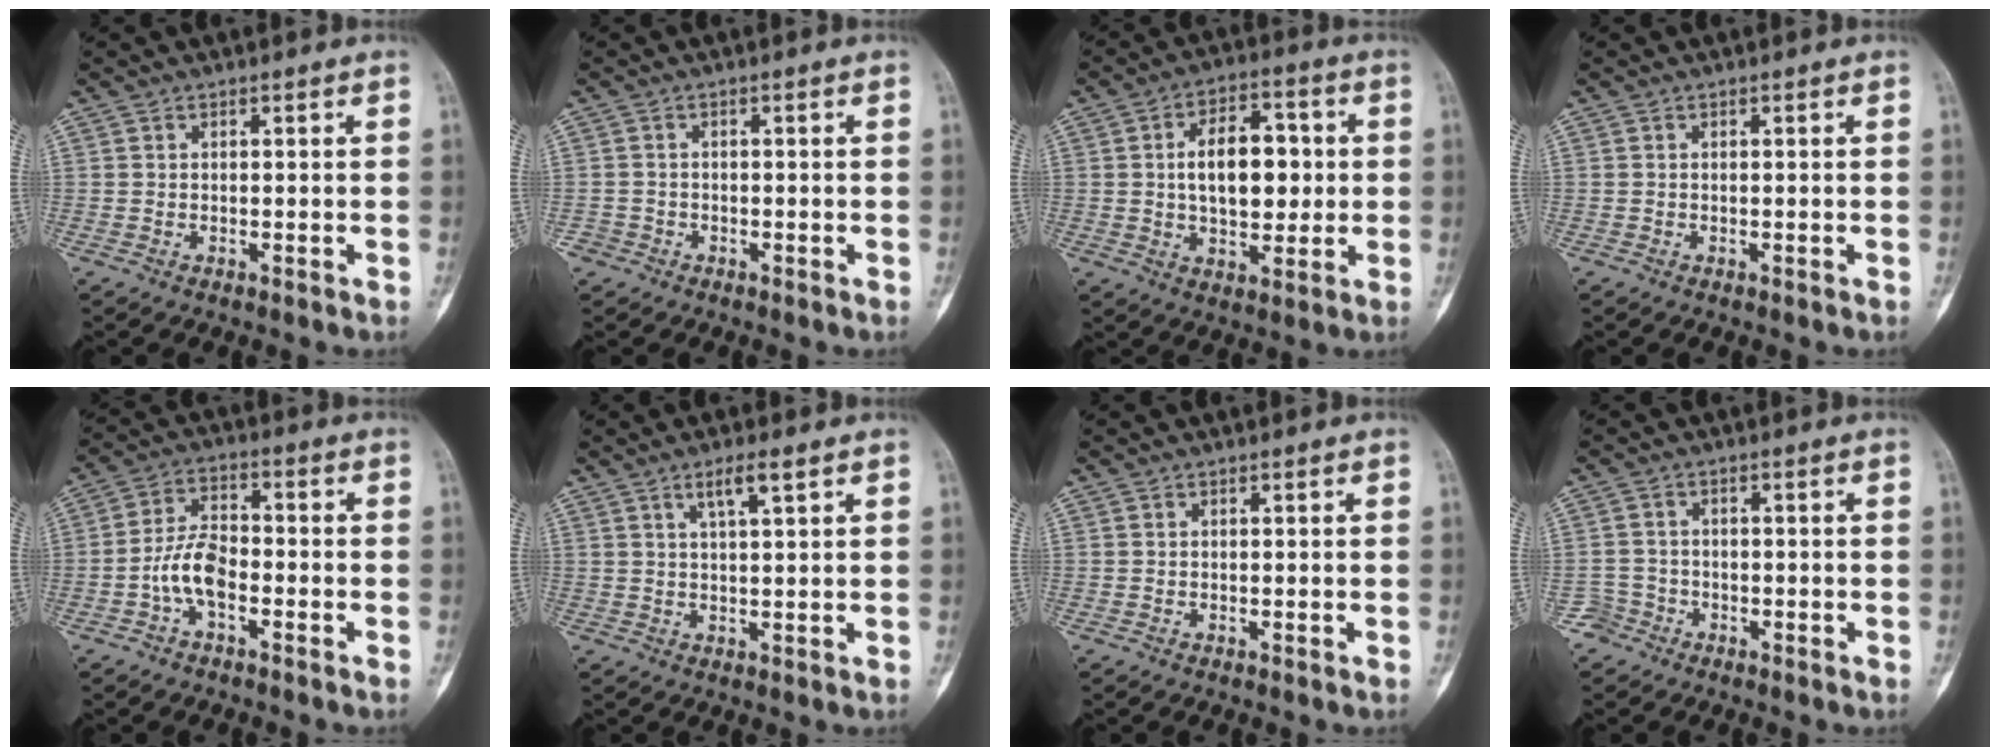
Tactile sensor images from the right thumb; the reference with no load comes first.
{"total": 1.8, "force": [-1.1, 1.4, -0.2], "torque": [0.011, 0.008, -0.026]}
{"total": 12.6, "force": [1.0, 7.4, 10.2], "torque": [-0.126, 0.011, 0.016]}
{"total": 0.0}
{"total": 7.3, "force": [-2.5, 3.7, 5.7], "torque": [-0.107, 0.028, -0.055]}
{"total": 3.9, "force": [2.2, 0.6, 3.2], "torque": [-0.058, -0.006, 0.043]}
{"total": 0.0}
{"total": 2.8, "force": [-1.8, 2.1, -0.5], "torque": [0.021, 0.013, -0.038]}